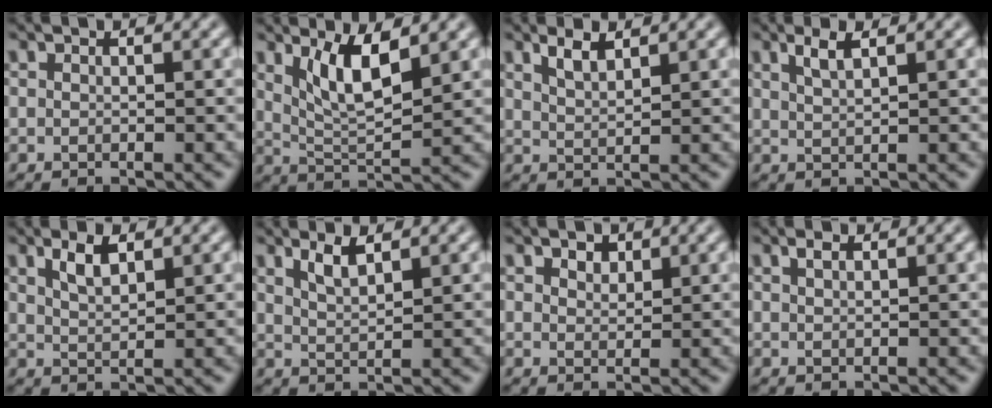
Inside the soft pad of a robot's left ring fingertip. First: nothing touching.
{"total": 4.8, "force": [2.3, 1.4, 3.9], "torque": [-0.081, -0.009, 0.047]}
{"total": 2.1, "force": [1.6, 0.6, 1.3], "torque": [-0.025, 0.000, 0.032]}
{"total": 2.0, "force": [1.2, 0.5, 1.5], "torque": [-0.027, 0.002, 0.022]}
{"total": 2.5, "force": [1.5, 0.9, 1.8], "torque": [-0.036, 0.002, 0.029]}
{"total": 2.2, "force": [1.5, 0.6, 1.5], "torque": [-0.029, -0.002, 0.031]}
{"total": 1.5, "force": [1.1, 0.8, 0.6], "torque": [-0.008, -0.001, 0.021]}
{"total": 0.9, "force": [0.6, 0.3, 0.6], "torque": [-0.012, 0.002, 0.012]}